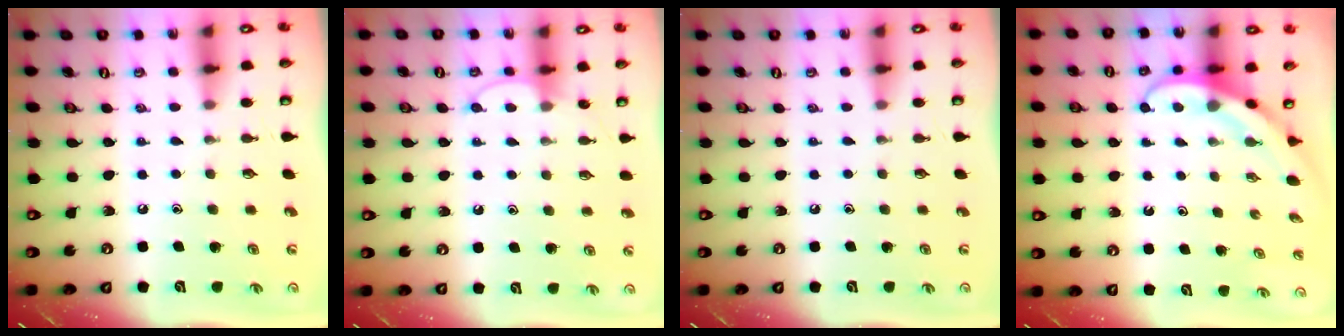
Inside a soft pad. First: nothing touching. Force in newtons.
{"total": 6.7, "press": 6.6, "slide": 0.6}
{"total": 0.0}
{"total": 4.0, "press": 4.0, "slide": 0.3}